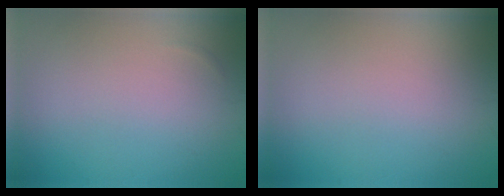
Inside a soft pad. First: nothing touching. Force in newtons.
{"total": 0.0}